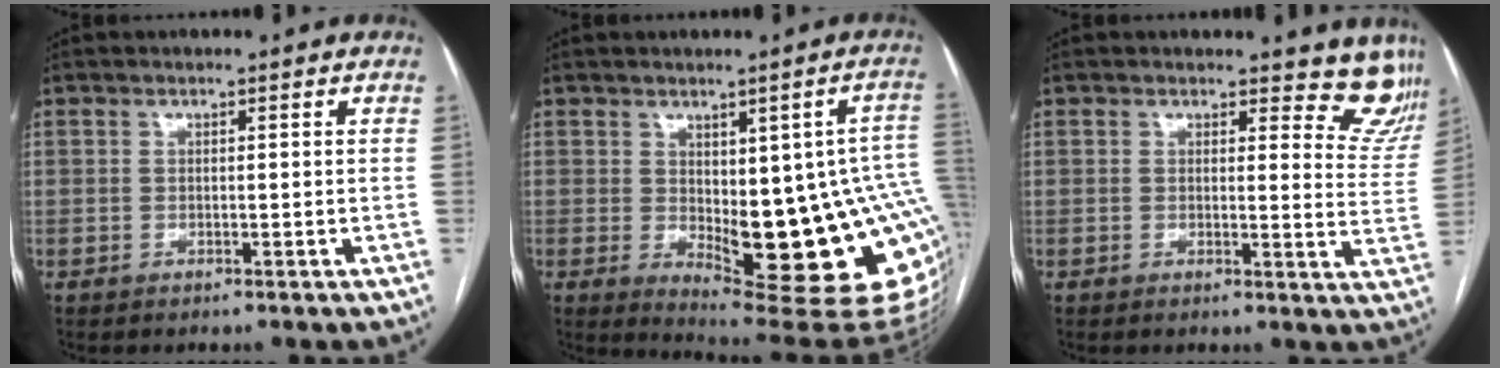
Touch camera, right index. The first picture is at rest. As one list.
[{"total": 20.6, "force": [-3.1, 6.1, 19.4], "torque": [-0.165, -0.001, -0.019]}, {"total": 8.0, "force": [7.4, 2.6, 1.8], "torque": [0.017, -0.045, 0.043]}]